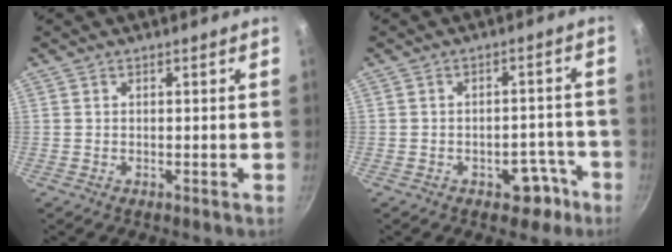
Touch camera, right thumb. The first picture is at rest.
{"total": 5.9, "force": [-3.4, 3.7, 3.1], "torque": [-0.010, 0.041, -0.042]}